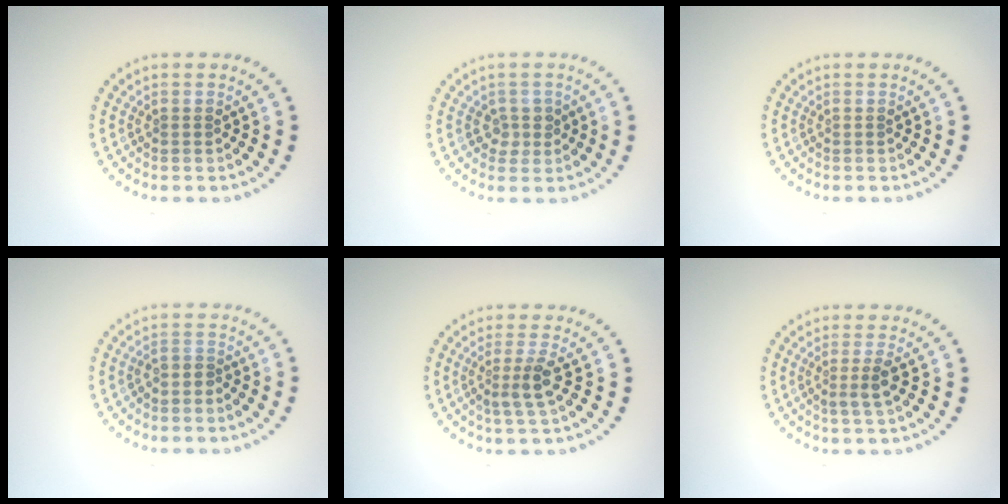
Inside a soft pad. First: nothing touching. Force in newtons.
{"total": 1.4, "press": 1.2, "slide": 0.7}
{"total": 0.0}
{"total": 1.0, "press": 0.6, "slide": 0.8}
{"total": 2.5, "press": 1.8, "slide": 1.7}
{"total": 1.7, "press": 1.3, "slide": 1.1}